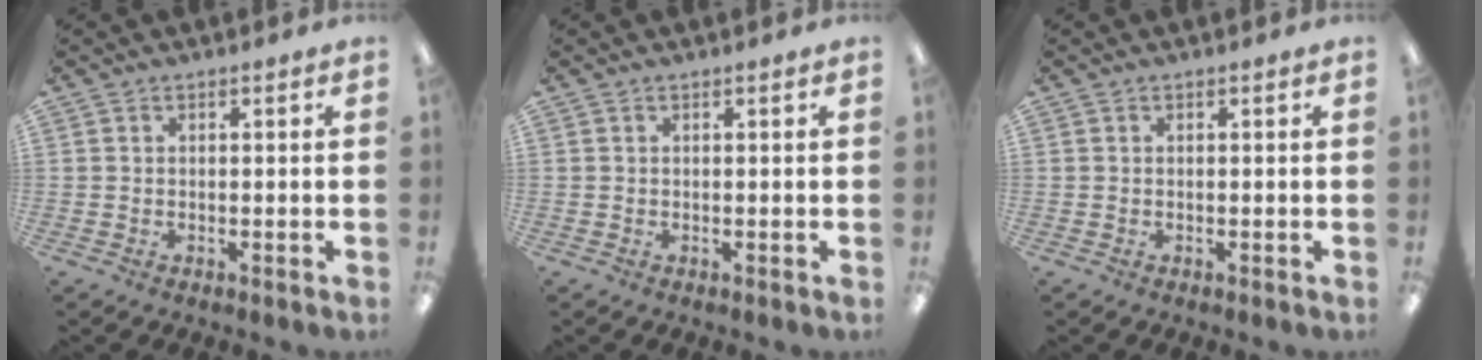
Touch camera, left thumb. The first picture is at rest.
{"total": 0.0}
{"total": 0.0}